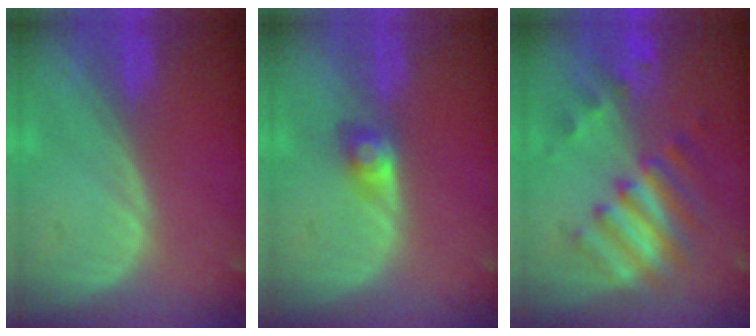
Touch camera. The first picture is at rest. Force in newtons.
{"total": 2.7, "press": 2.5, "slide": 1.0}
{"total": 8.2, "press": 7.8, "slide": 2.8}